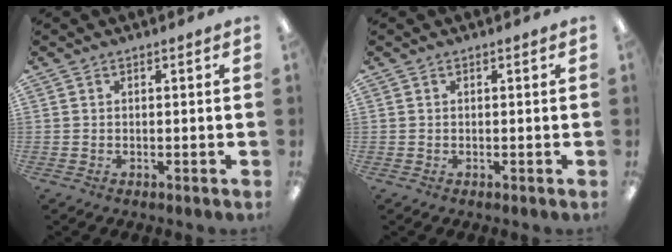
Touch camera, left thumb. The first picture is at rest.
{"total": 0.0}